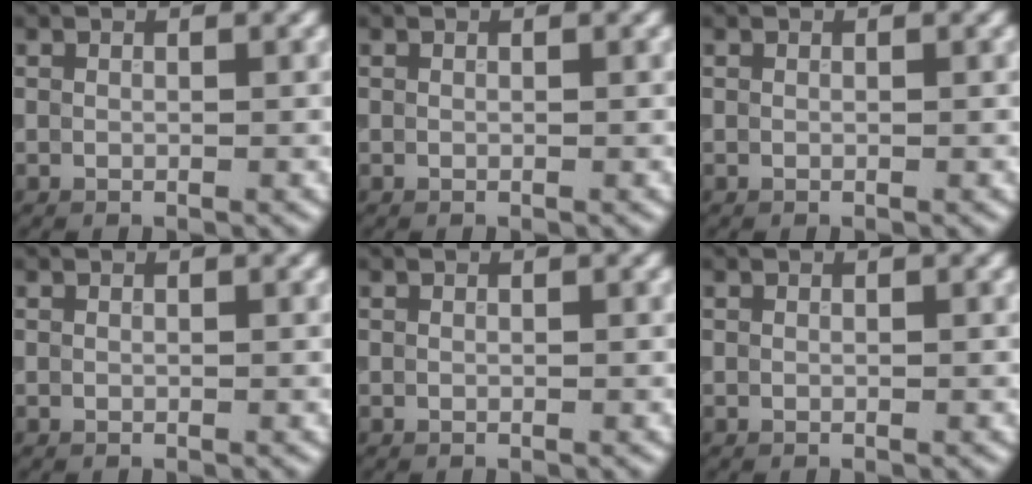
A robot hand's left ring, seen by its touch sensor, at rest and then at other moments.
{"total": 0.0}
{"total": 0.0}
{"total": 0.0}
{"total": 0.0}
{"total": 0.0}